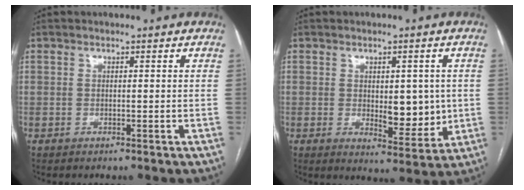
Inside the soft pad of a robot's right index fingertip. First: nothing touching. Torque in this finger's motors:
{"motor_torque": [0.28, 0.30, 0.11, 0.03]}